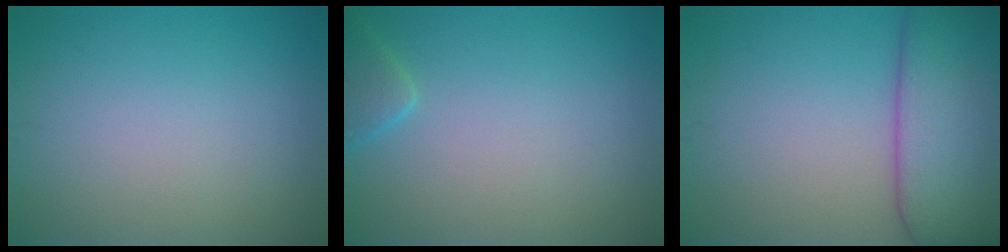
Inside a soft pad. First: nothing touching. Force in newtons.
{"total": 1.9, "press": 1.9, "slide": 0.2}
{"total": 9.1, "press": 9.1, "slide": 0.7}